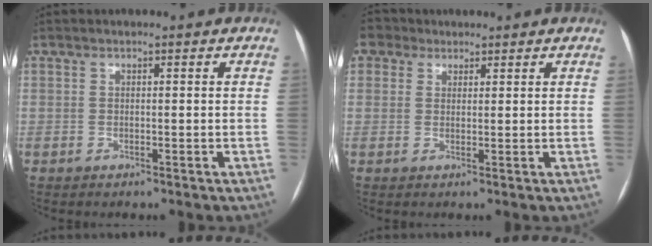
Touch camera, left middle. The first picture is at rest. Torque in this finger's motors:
{"motor_torque": [1.68, -0.46, 1.05, 0.21]}